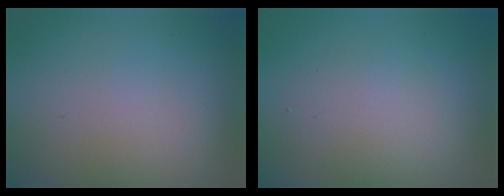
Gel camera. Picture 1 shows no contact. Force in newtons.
{"total": 2.7, "press": 2.7, "slide": 0.3}